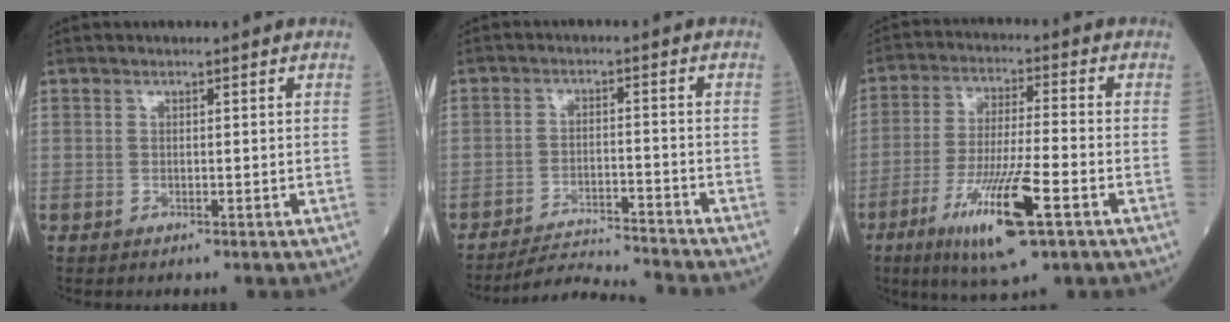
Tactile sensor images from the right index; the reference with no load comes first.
{"total": 9.0, "force": [-8.8, -1.4, 0.7], "torque": [-0.012, -0.006, -0.147]}
{"total": 13.2, "force": [-6.0, 1.2, 11.7], "torque": [-0.224, -0.027, -0.104]}